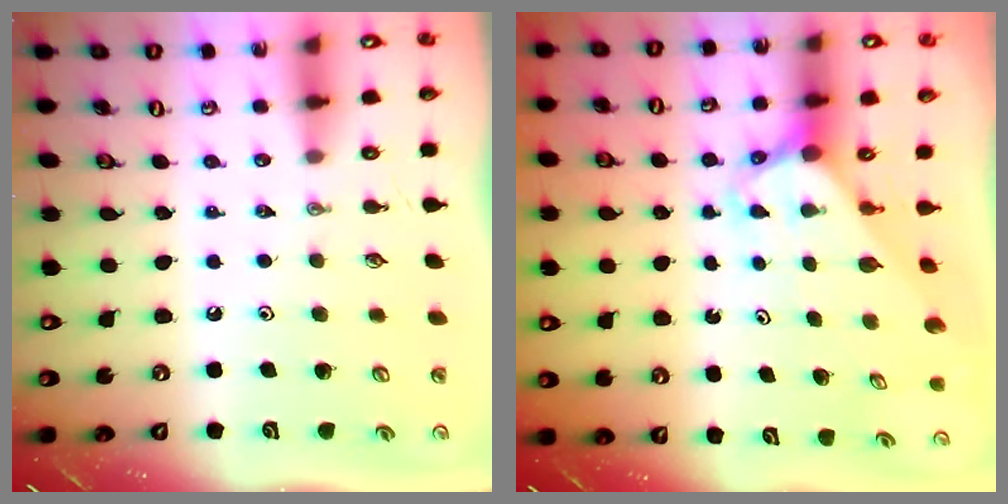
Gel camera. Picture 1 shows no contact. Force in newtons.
{"total": 3.2, "press": 3.2, "slide": 0.2}